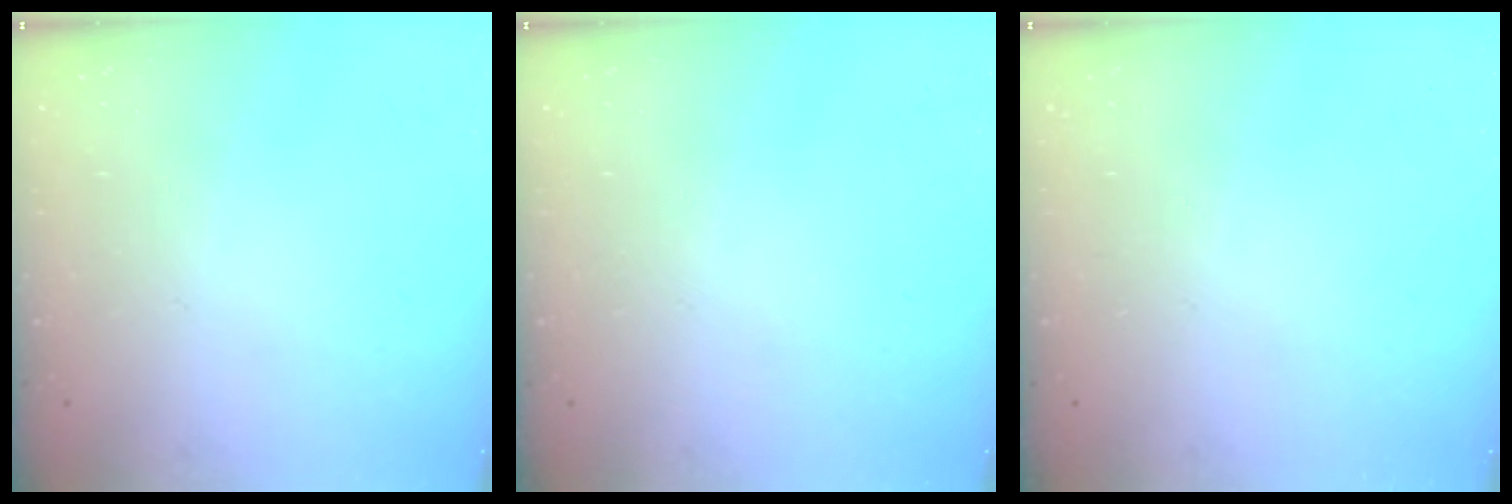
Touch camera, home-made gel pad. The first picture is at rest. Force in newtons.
{"total": 0.0}
{"total": 0.0}